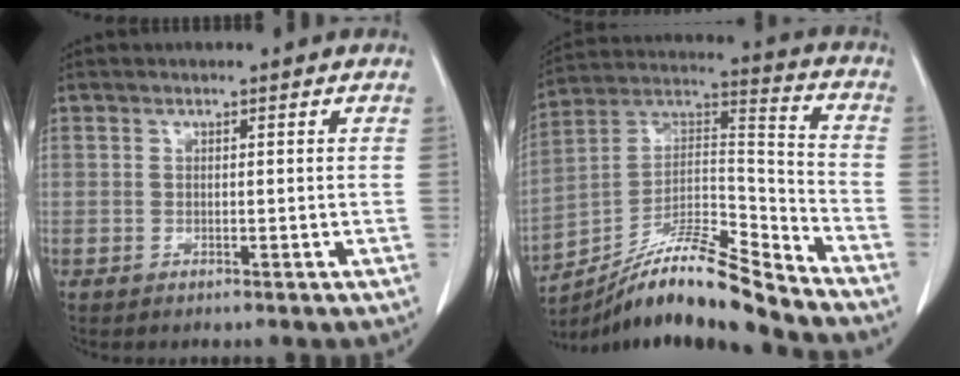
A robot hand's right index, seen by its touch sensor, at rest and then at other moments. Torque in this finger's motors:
{"motor_torque": [0.06, -0.58, 0.07, 0.00]}